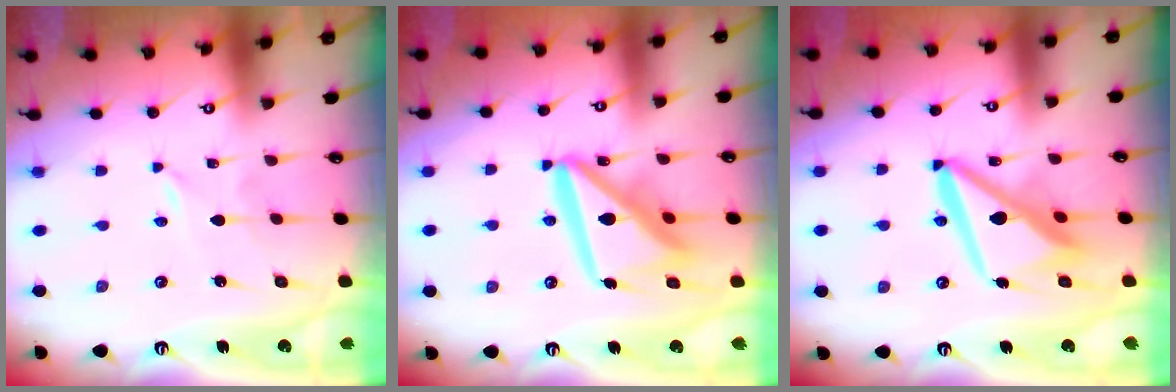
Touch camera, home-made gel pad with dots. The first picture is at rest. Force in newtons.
{"total": 16.9, "press": 16.8, "slide": 2.1}
{"total": 12.9, "press": 12.8, "slide": 1.5}